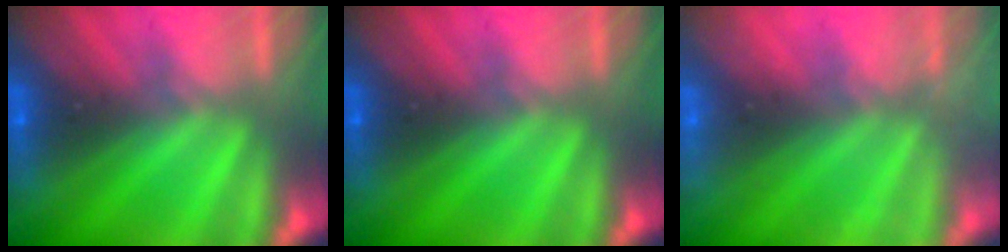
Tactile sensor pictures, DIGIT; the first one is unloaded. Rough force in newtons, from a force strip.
{"total": 0.0}
{"total": 2.7}